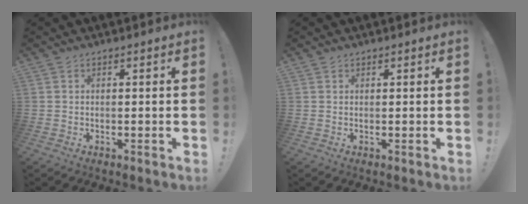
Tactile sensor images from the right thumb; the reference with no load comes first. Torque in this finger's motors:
{"motor_torque": [0.23, -0.44, -0.05, 0.12, -0.01]}